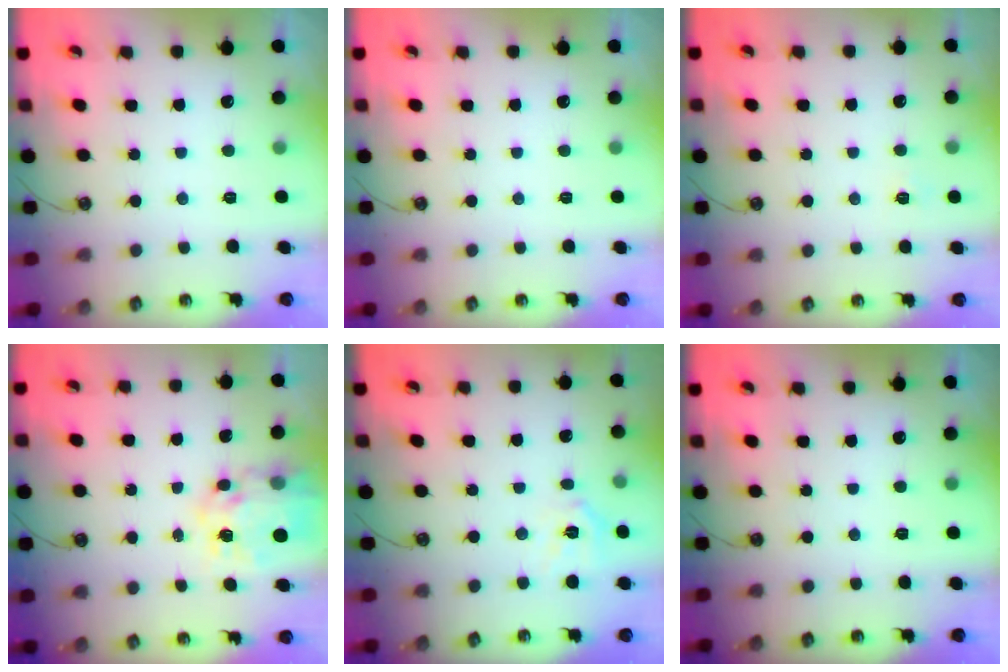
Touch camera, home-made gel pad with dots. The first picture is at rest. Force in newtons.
{"total": 0.0}
{"total": 4.5, "press": 4.5, "slide": 0.5}
{"total": 12.3, "press": 12.2, "slide": 1.2}
{"total": 8.5, "press": 8.4, "slide": 1.0}
{"total": 0.0}